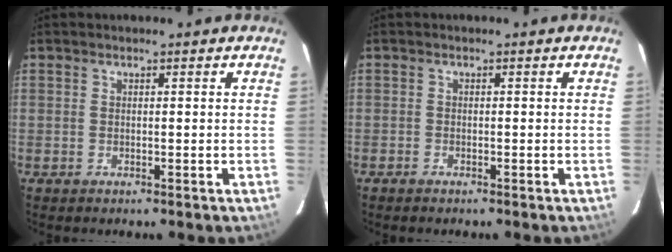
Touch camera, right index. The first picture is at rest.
{"total": 0.7, "force": [-0.7, 0.3, 0.1], "torque": [-0.004, 0.001, -0.013]}